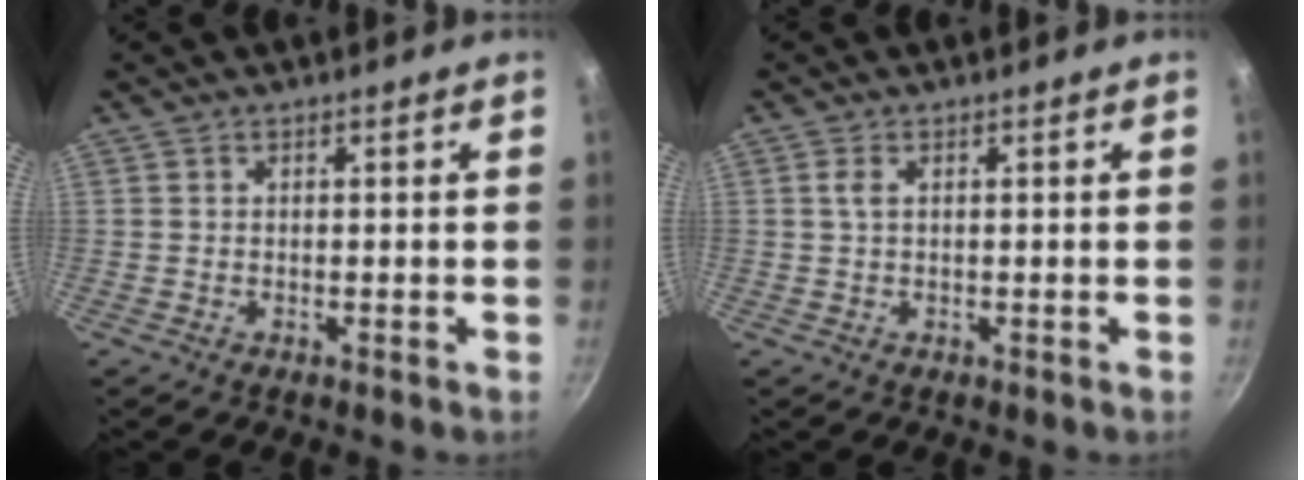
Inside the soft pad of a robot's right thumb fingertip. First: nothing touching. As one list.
[{"total": 1.5, "force": [0.4, 0.7, 1.3], "torque": [-0.027, 0.001, 0.008]}]